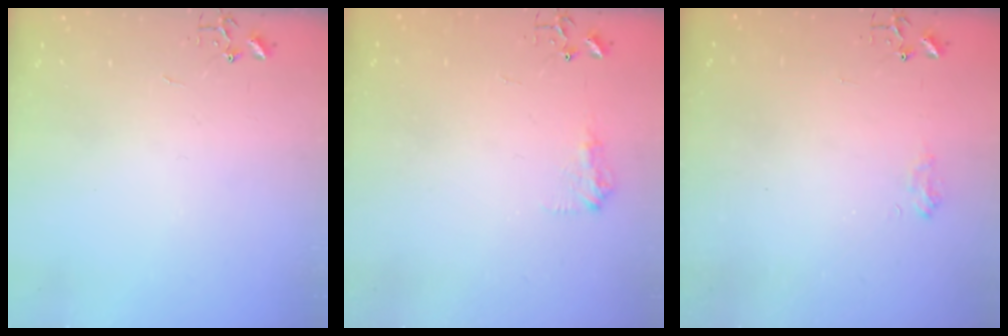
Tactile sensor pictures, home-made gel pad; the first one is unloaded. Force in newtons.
{"total": 7.9, "press": 7.9, "slide": 0.3}
{"total": 6.9, "press": 6.9, "slide": 0.7}